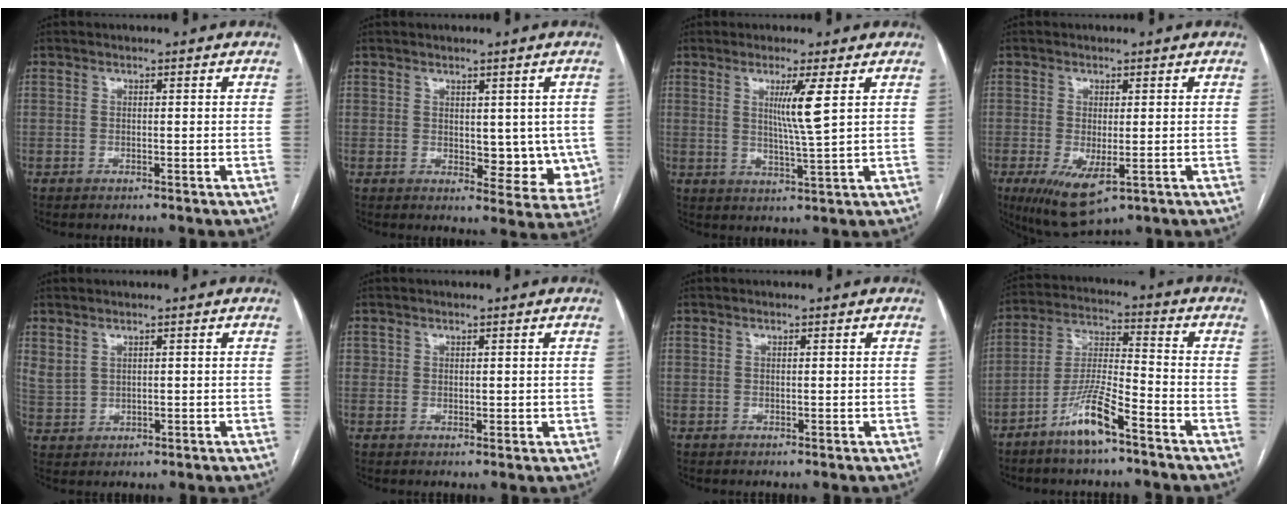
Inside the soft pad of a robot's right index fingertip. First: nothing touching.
{"total": 7.4, "force": [0.5, 4.3, 5.9], "torque": [-0.047, -0.009, 0.013]}
{"total": 5.5, "force": [1.9, -1.2, 5.0], "torque": [-0.091, -0.016, 0.035]}
{"total": 7.9, "force": [-3.0, 2.9, 6.7], "torque": [-0.115, -0.023, -0.037]}
{"total": 3.1, "force": [2.1, 2.0, 1.3], "torque": [-0.031, 0.002, 0.054]}
{"total": 1.6, "force": [0.6, 1.4, 0.5], "torque": [0.000, -0.002, 0.009]}
{"total": 0.0}
{"total": 9.2, "force": [-6.0, 1.1, 7.0], "torque": [-0.146, -0.008, -0.118]}